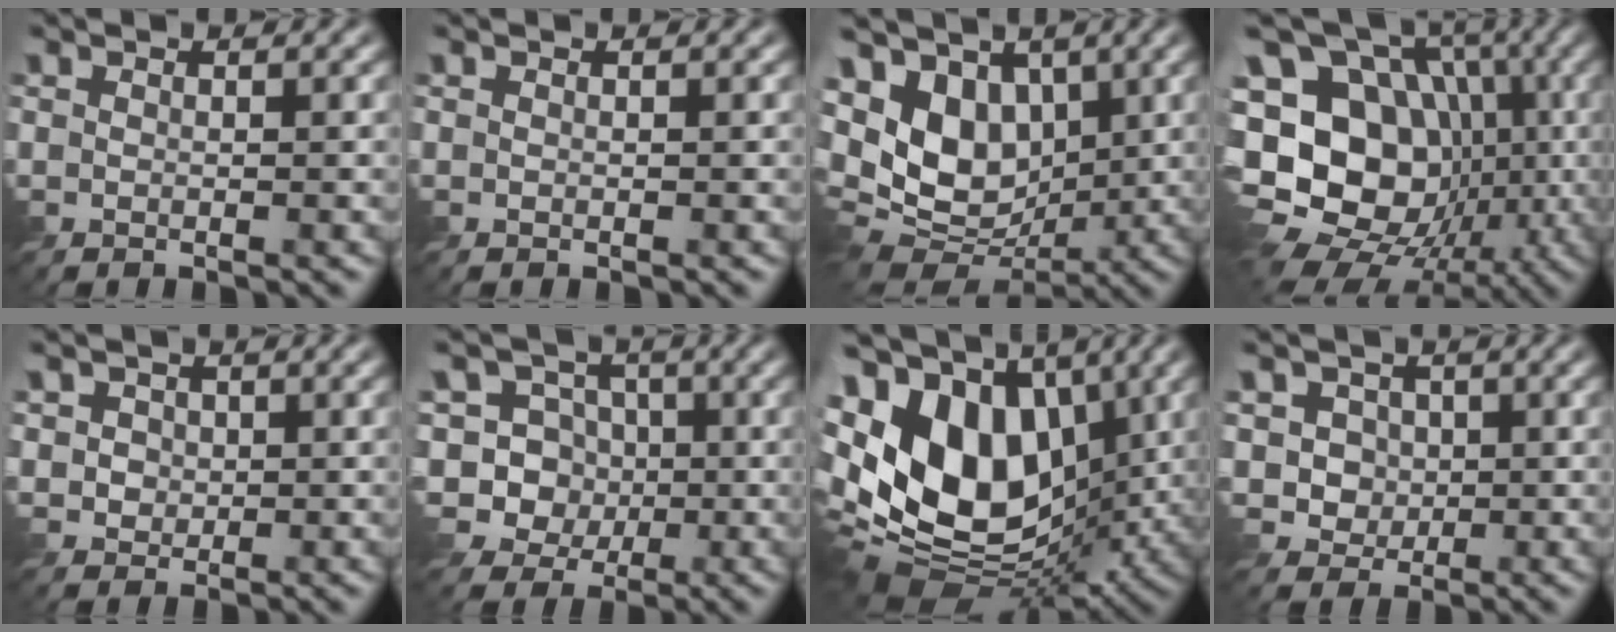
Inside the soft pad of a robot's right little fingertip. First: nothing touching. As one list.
[{"total": 0.0}, {"total": 9.6, "force": [1.8, 6.9, 6.4], "torque": [-0.137, 0.004, 0.024]}, {"total": 20.4, "force": [-5.5, 15.7, 11.7], "torque": [-0.224, 0.001, -0.102]}, {"total": 2.6, "force": [0.6, 2.4, 0.9], "torque": [-0.039, -0.001, 0.022]}, {"total": 8.9, "force": [0.2, 8.3, 3.4], "torque": [-0.092, 0.039, -0.027]}, {"total": 17.3, "force": [0.8, 11.4, 13.0], "torque": [-0.283, 0.002, 0.014]}, {"total": 3.1, "force": [0.1, 3.0, 1.0], "torque": [-0.032, -0.005, 0.009]}]